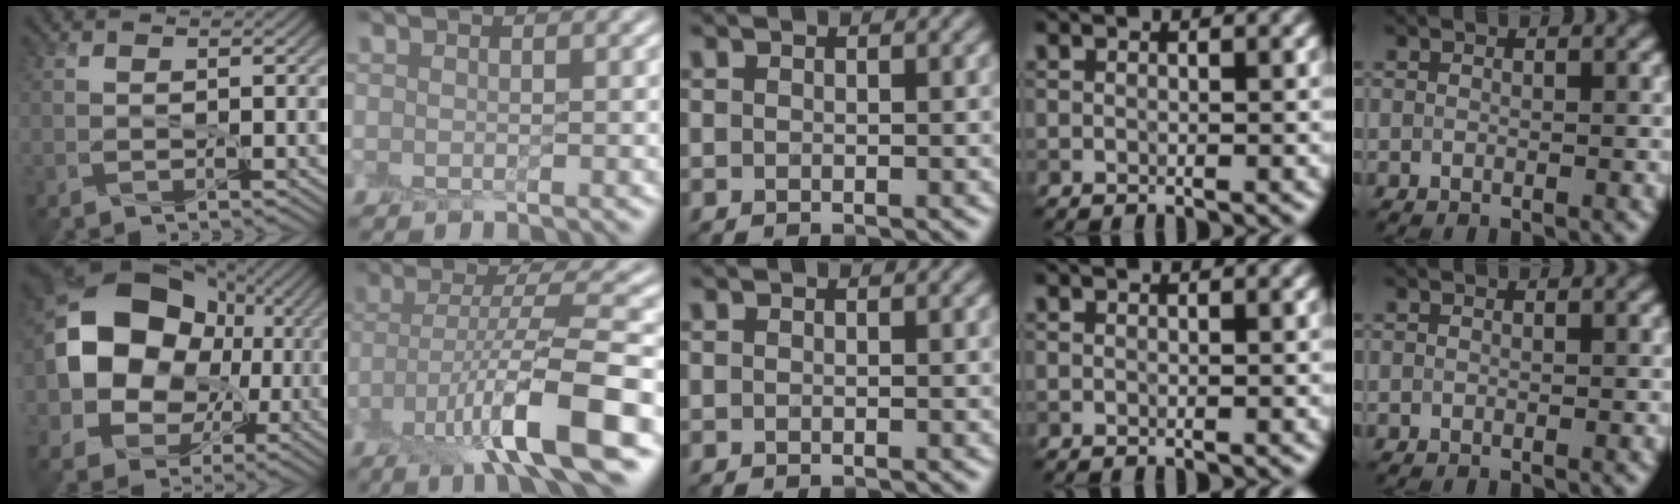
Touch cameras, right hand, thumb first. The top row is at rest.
{"thumb": {"total": 14.4, "force": [0.2, 12.0, 8.1], "torque": [-0.149, 0.000, -0.009]}, "index": {"total": 9.6, "force": [-4.4, 1.7, 8.3], "torque": [-0.142, 0.008, -0.078]}}